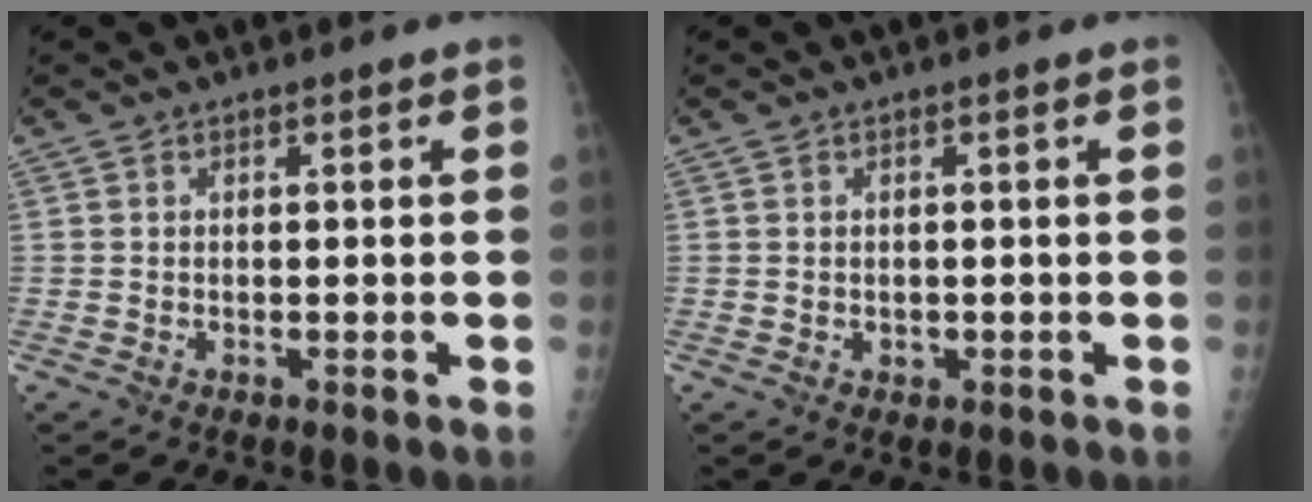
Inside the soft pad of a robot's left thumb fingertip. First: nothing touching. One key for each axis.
{"total": 1.0, "fx": -0.1, "fy": 0.9, "fz": 0.5, "tx": -0.005, "ty": 0.000, "tz": 0.002}